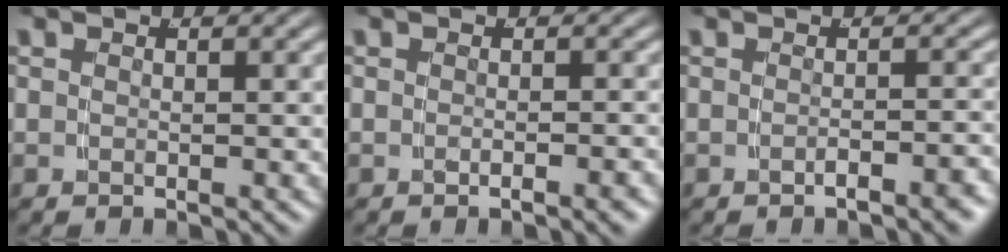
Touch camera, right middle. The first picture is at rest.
{"total": 1.2, "force": [-0.9, -0.6, 0.5], "torque": [-0.008, 0.004, -0.015]}
{"total": 1.9, "force": [-1.5, -0.4, 1.0], "torque": [-0.012, 0.010, -0.027]}